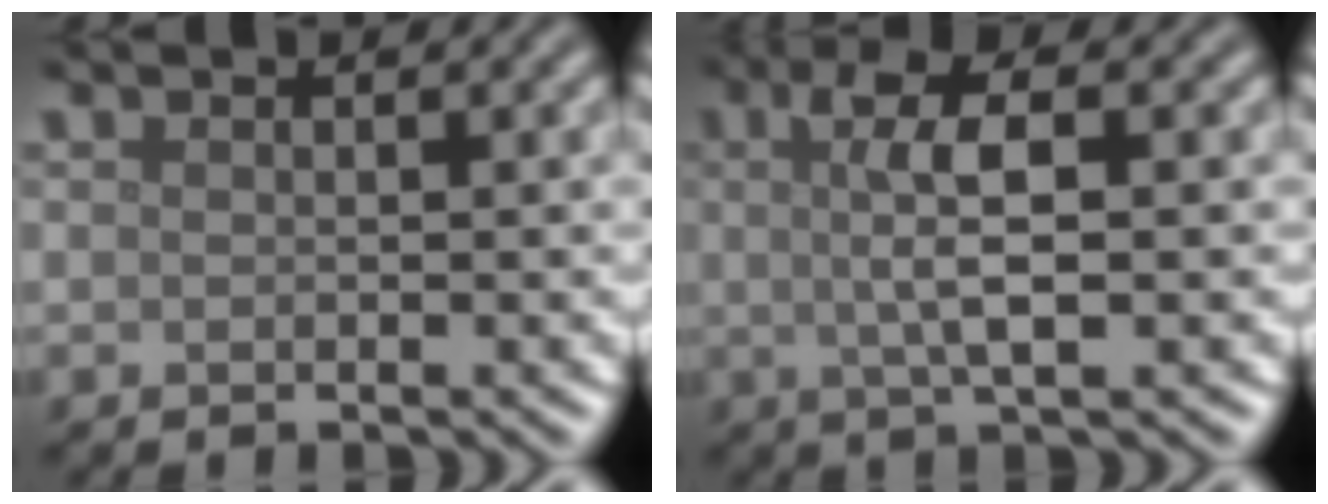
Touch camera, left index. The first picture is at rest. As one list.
[{"total": 4.8, "force": [0.6, 1.3, 4.5], "torque": [-0.083, 0.004, 0.011]}]